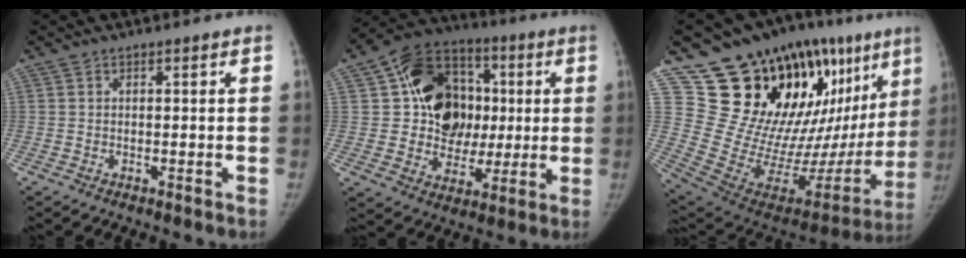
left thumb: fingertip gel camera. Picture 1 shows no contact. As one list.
[{"total": 19.4, "force": [2.9, 15.9, 10.7], "torque": [-0.113, 0.018, 0.056]}, {"total": 32.4, "force": [18.5, 13.4, 23.1], "torque": [-0.305, -0.062, 0.303]}]